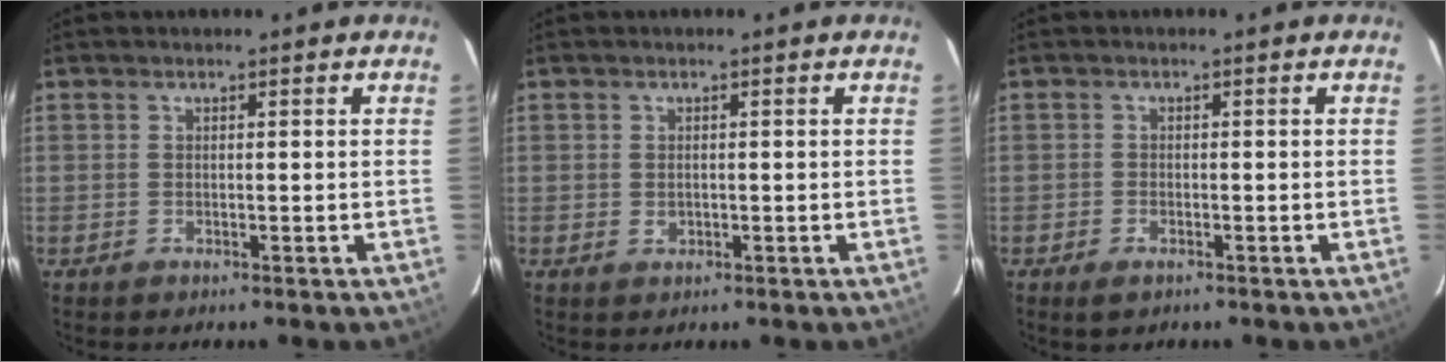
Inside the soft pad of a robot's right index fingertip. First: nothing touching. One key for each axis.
{"total": 1.1, "fx": 0.0, "fy": 1.0, "fz": 0.6, "tx": -0.010, "ty": 0.001, "tz": 0.001}
{"total": 2.3, "fx": -1.4, "fy": 1.3, "fz": 1.3, "tx": -0.025, "ty": -0.009, "tz": -0.025}